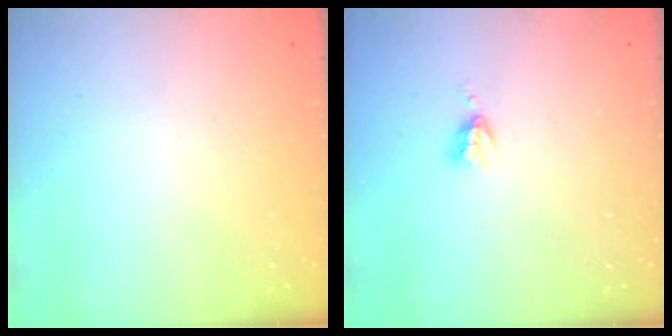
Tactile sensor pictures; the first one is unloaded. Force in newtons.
{"total": 3.1, "press": 3.0, "slide": 0.4}